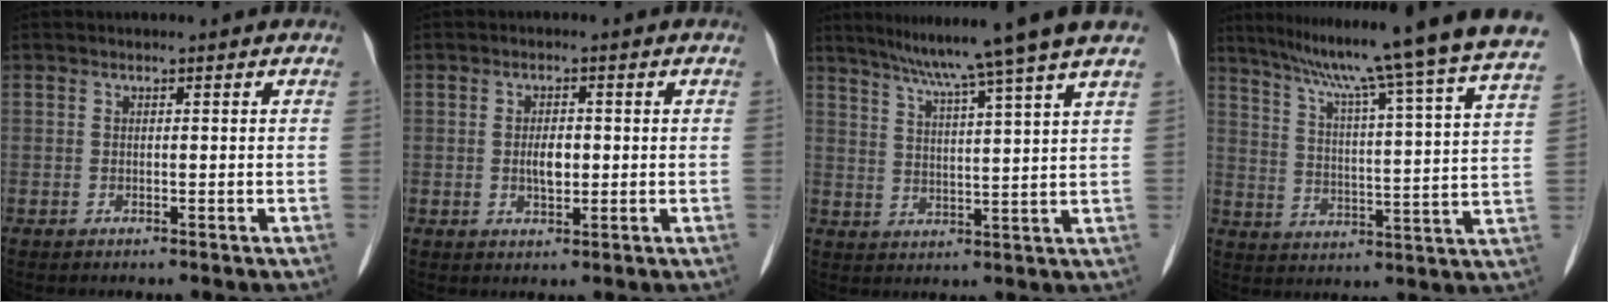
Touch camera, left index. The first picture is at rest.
{"total": 3.0, "force": [-0.1, 1.5, 2.6], "torque": [-0.050, -0.001, 0.000]}
{"total": 12.3, "force": [10.0, -2.3, 6.8], "torque": [-0.111, 0.000, 0.142]}
{"total": 24.7, "force": [21.5, -2.4, 12.0], "torque": [-0.193, -0.053, 0.283]}